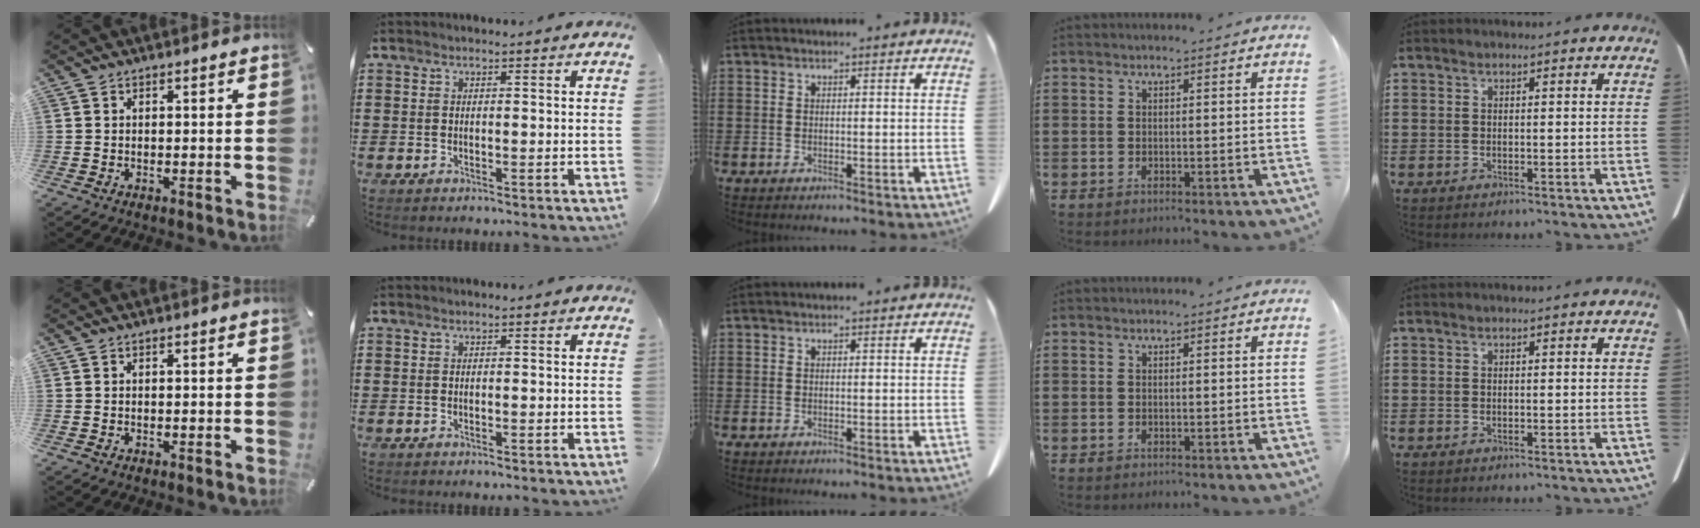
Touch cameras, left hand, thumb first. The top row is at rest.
{}